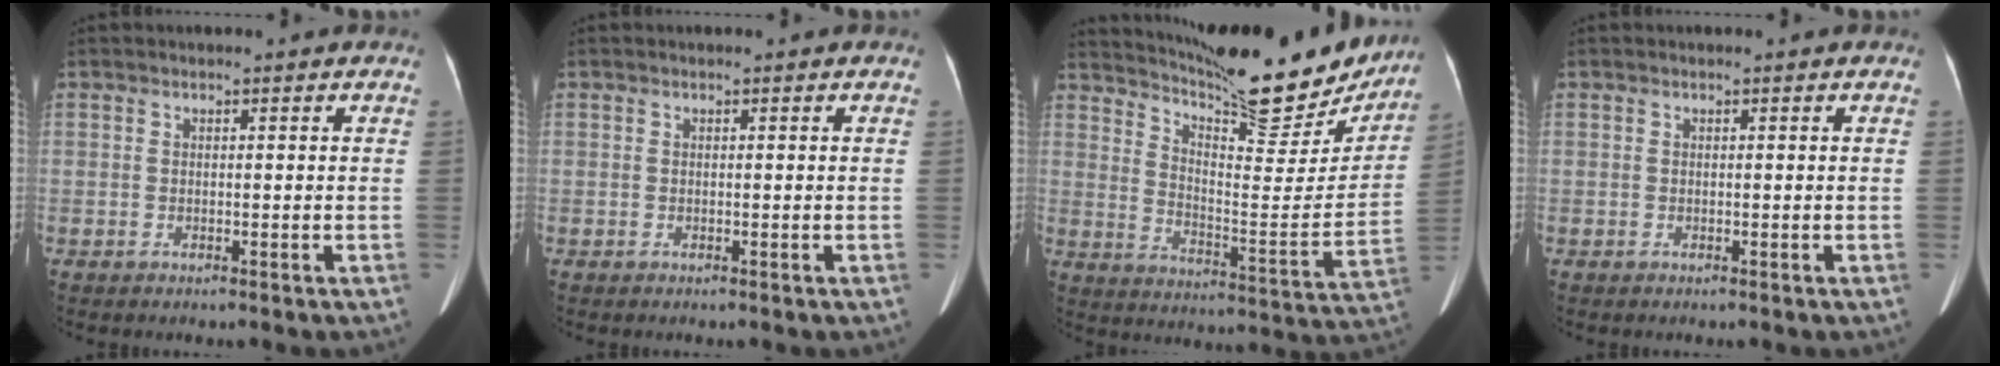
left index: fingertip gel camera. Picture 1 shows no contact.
{"total": 0.0}
{"total": 22.1, "force": [19.7, 3.8, 9.2], "torque": [-0.143, -0.045, 0.273]}
{"total": 0.0}